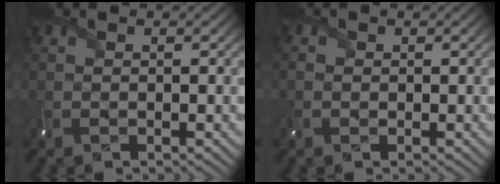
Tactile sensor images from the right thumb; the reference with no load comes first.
{"total": 1.2, "force": [0.0, 1.1, 0.4], "torque": [-0.008, -0.004, -0.002]}